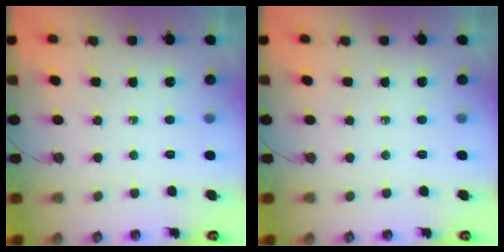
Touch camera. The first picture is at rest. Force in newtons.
{"total": 0.0}